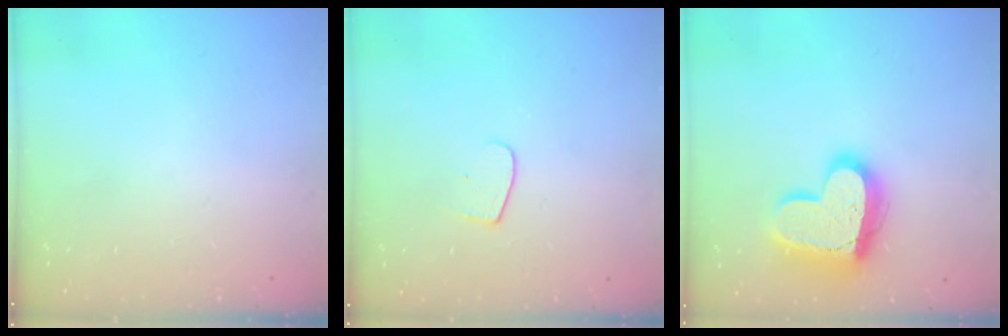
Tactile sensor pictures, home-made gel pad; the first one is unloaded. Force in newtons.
{"total": 5.0, "press": 5.0, "slide": 0.4}
{"total": 19.3, "press": 19.2, "slide": 2.0}